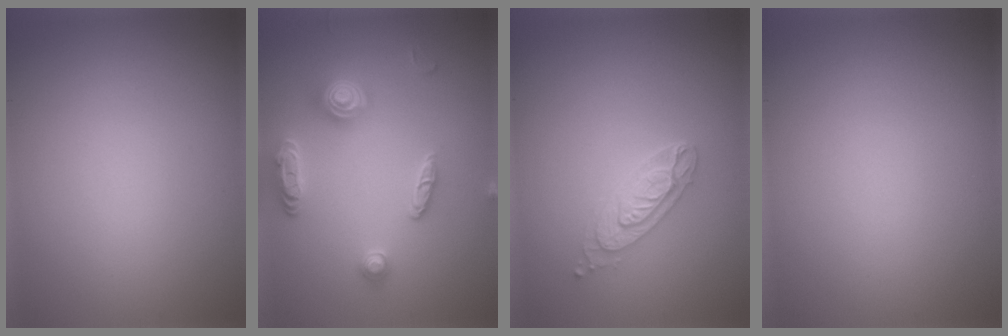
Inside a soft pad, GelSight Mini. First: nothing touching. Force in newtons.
{"total": 3.4, "press": 3.4, "slide": 0.3}
{"total": 2.9, "press": 2.5, "slide": 1.5}
{"total": 0.0}